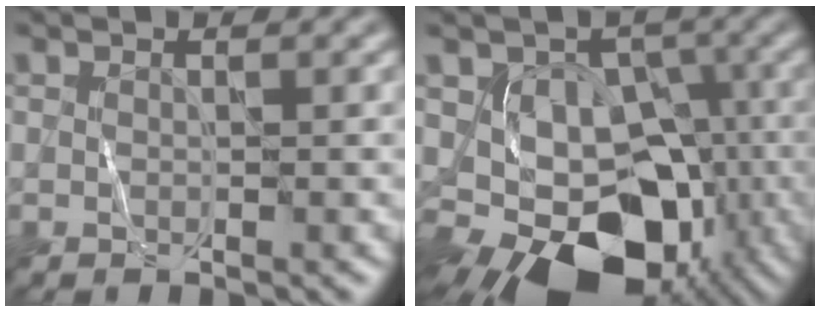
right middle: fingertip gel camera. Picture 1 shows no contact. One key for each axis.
{"total": 11.1, "fx": -4.1, "fy": 7.9, "fz": 6.6, "tx": -0.084, "ty": -0.011, "tz": -0.064}